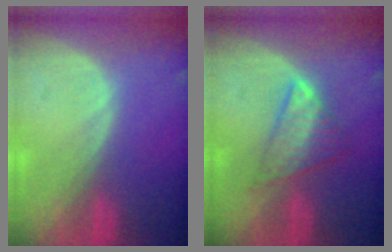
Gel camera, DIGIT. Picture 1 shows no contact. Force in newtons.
{"total": 5.8, "press": 5.5, "slide": 2.1}